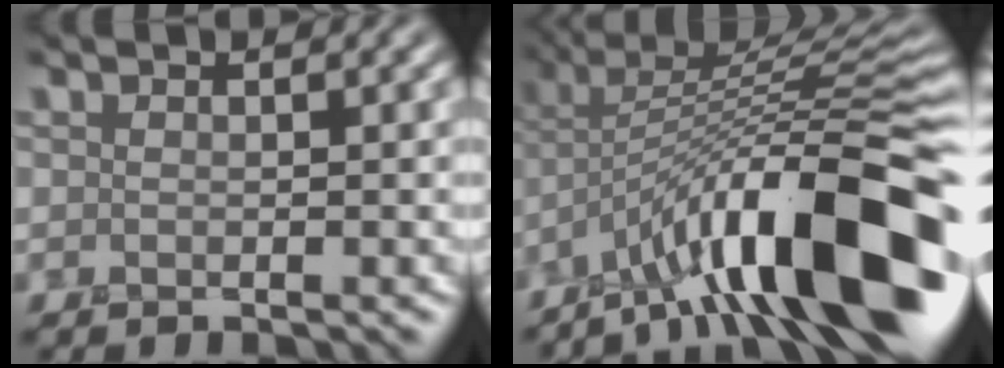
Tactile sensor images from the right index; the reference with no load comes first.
{"total": 14.7, "force": [-6.8, 4.2, 12.3], "torque": [-0.193, 0.023, -0.110]}